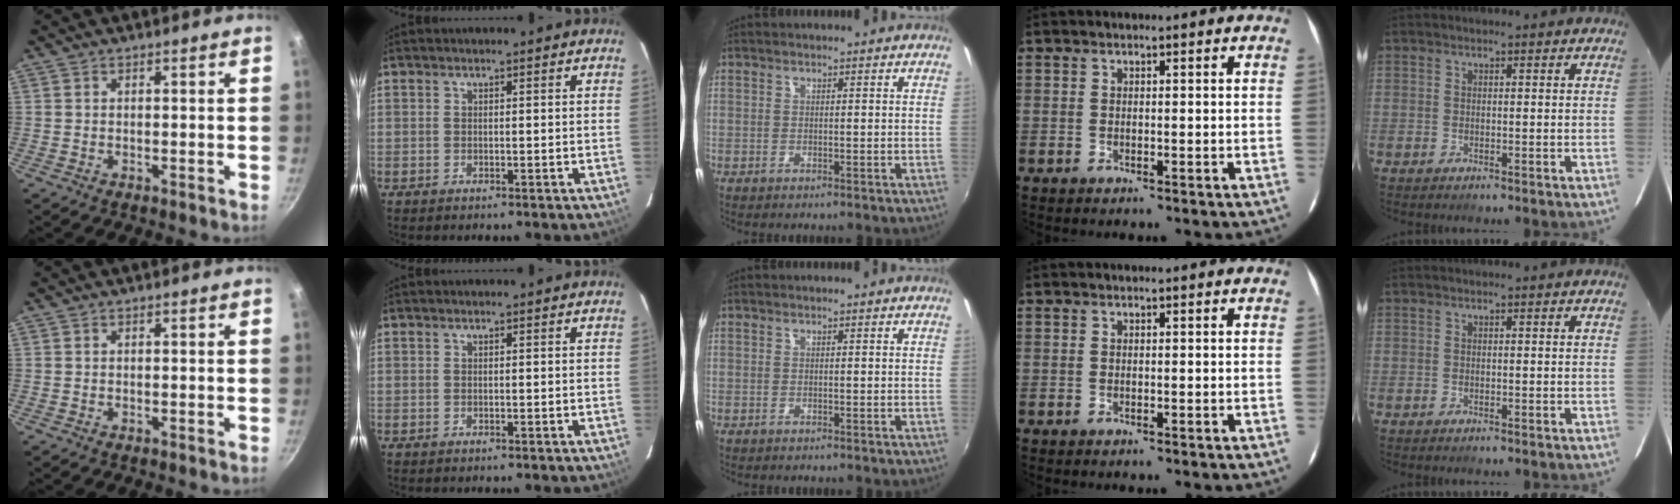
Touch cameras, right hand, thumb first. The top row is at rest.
{}